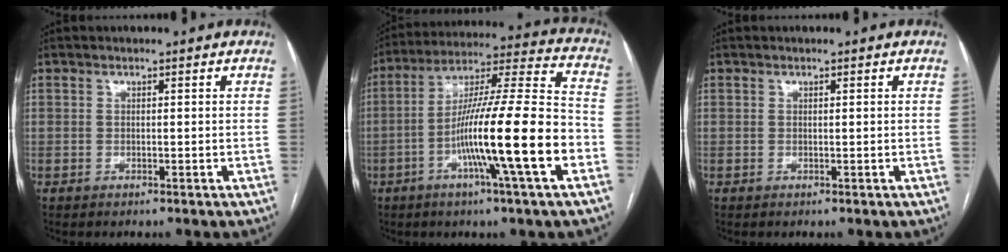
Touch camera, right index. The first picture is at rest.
{"total": 19.3, "force": [-6.2, -0.4, 18.3], "torque": [-0.308, -0.004, -0.111]}
{"total": 0.0}